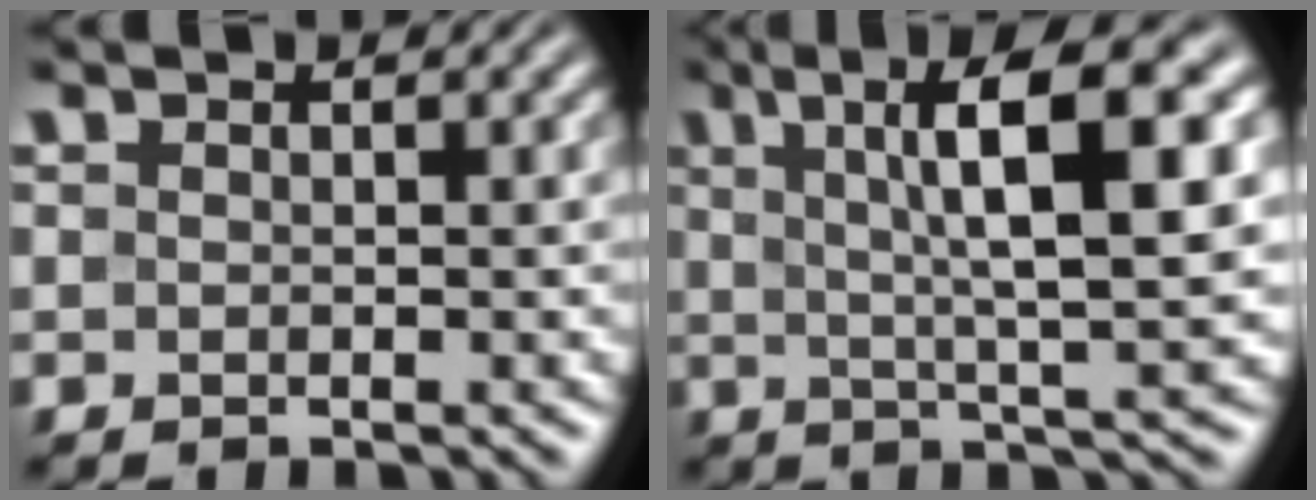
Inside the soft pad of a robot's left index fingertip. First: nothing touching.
{"total": 10.7, "force": [3.2, 2.4, 10.0], "torque": [-0.136, 0.014, 0.046]}